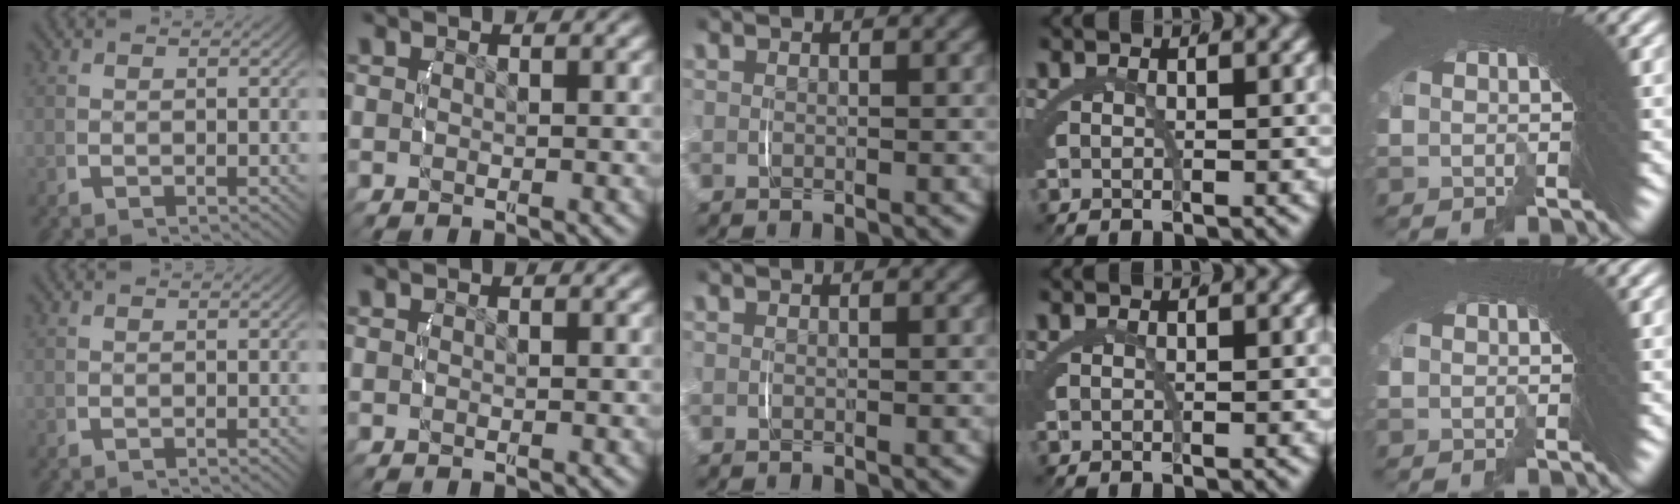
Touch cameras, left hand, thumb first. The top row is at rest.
{}